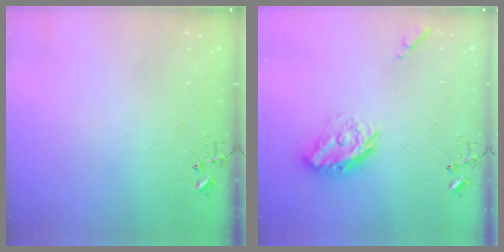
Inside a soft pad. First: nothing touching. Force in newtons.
{"total": 13.5, "press": 13.4, "slide": 0.7}